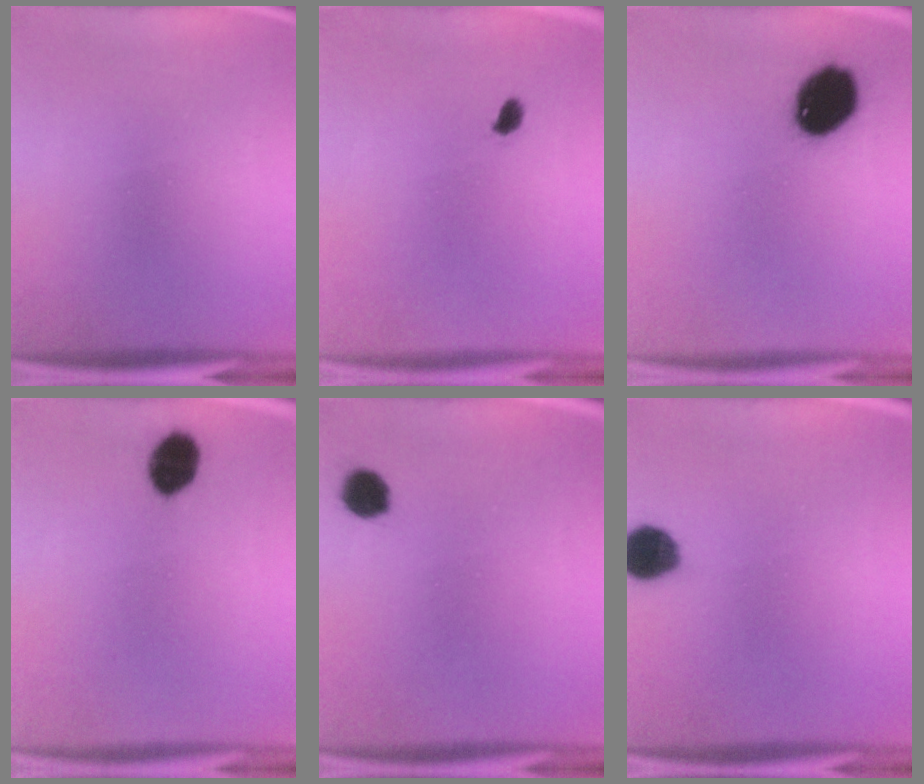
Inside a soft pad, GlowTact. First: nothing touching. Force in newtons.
{"total": 1.4}
{"total": 12.7}
{"total": 6.5}
{"total": 4.3}
{"total": 7.2}